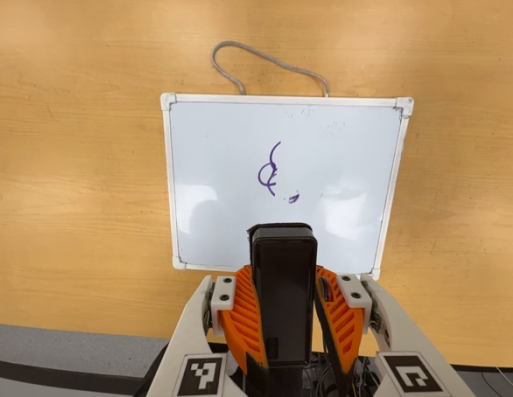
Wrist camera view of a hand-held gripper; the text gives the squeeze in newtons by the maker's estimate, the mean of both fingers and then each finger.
{"total": 9.5, "left": 7.8, "right": 11.2}